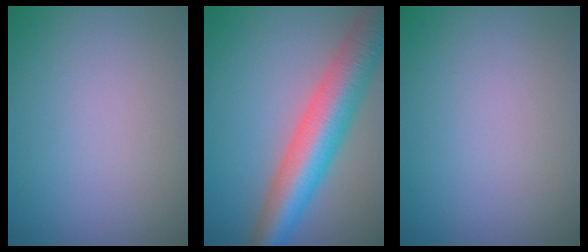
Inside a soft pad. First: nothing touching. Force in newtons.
{"total": 9.4, "press": 9.4, "slide": 0.1}
{"total": 0.0}